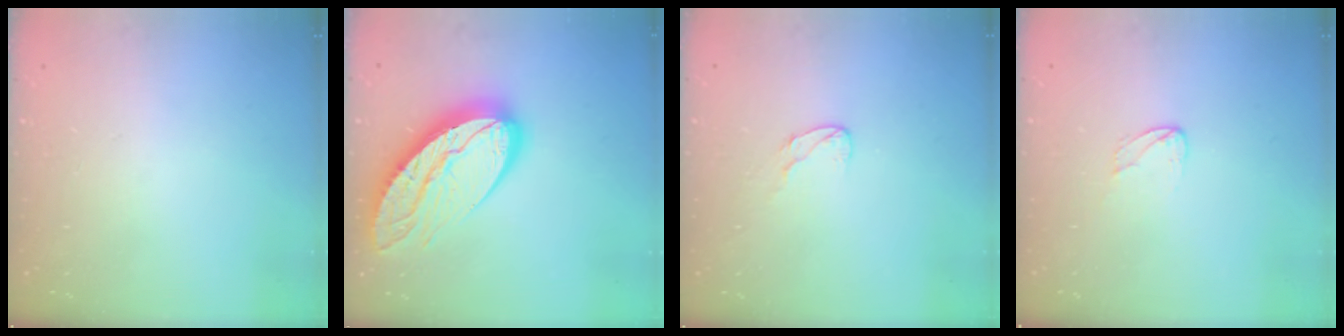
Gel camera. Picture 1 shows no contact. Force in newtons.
{"total": 17.2, "press": 17.1, "slide": 1.5}
{"total": 3.0, "press": 3.0, "slide": 0.2}
{"total": 3.6, "press": 3.6, "slide": 0.3}